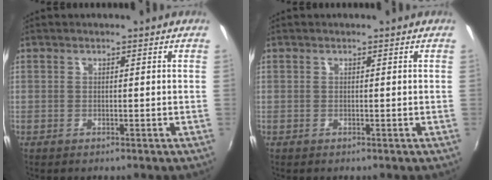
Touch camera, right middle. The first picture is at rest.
{"total": 0.0}